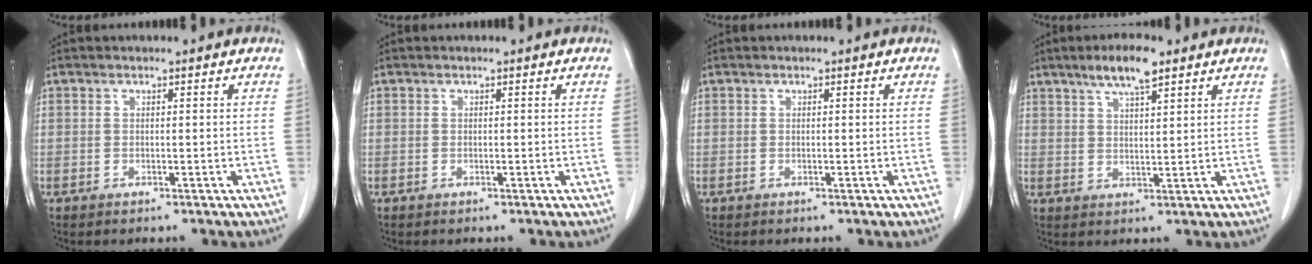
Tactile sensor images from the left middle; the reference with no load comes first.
{"total": 0.0}
{"total": 0.0}
{"total": 6.3, "force": [4.3, 1.1, 4.4], "torque": [-0.085, 0.005, 0.075]}